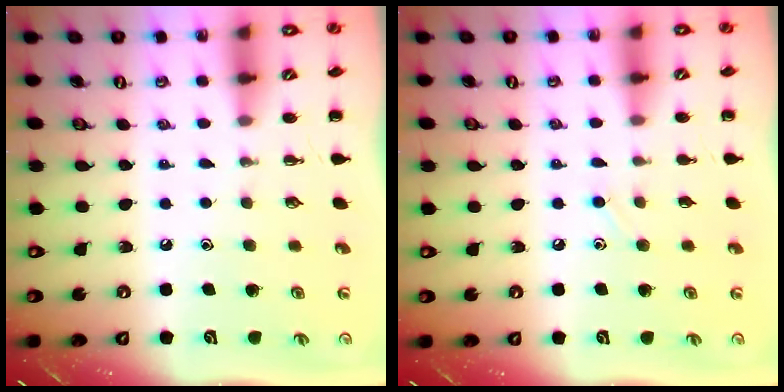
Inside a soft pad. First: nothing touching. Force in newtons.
{"total": 4.8, "press": 4.4, "slide": 1.7}